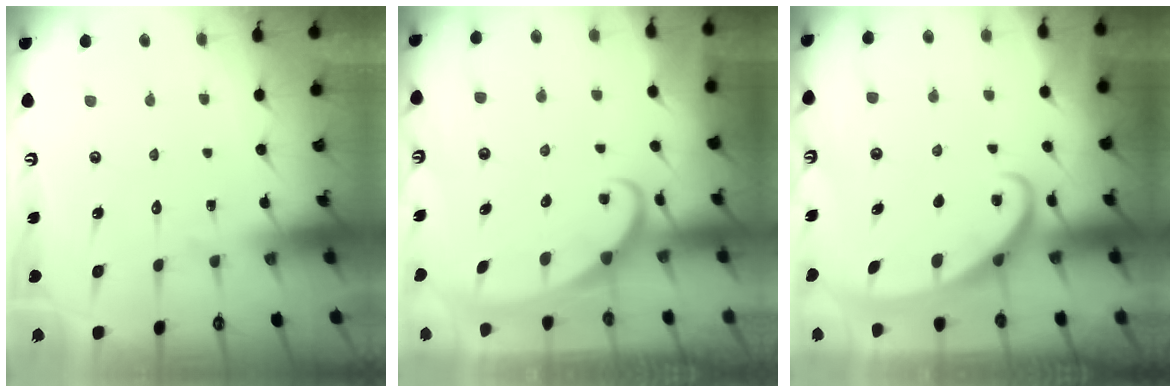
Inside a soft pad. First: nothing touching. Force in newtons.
{"total": 2.6, "press": 2.6, "slide": 0.3}
{"total": 2.6, "press": 2.6, "slide": 0.3}